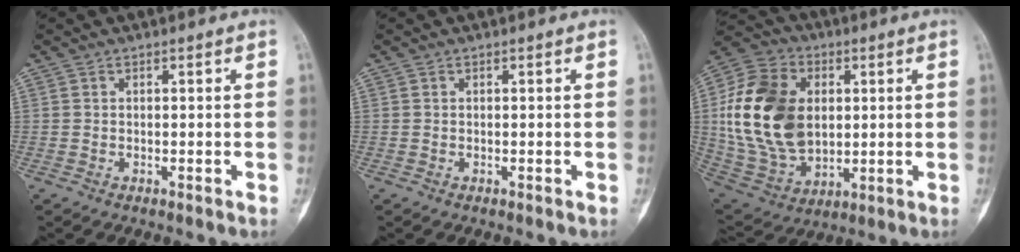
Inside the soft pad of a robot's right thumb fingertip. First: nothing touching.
{"total": 0.0}
{"total": 22.5, "force": [2.6, 15.6, 16.0], "torque": [-0.300, -0.006, 0.060]}